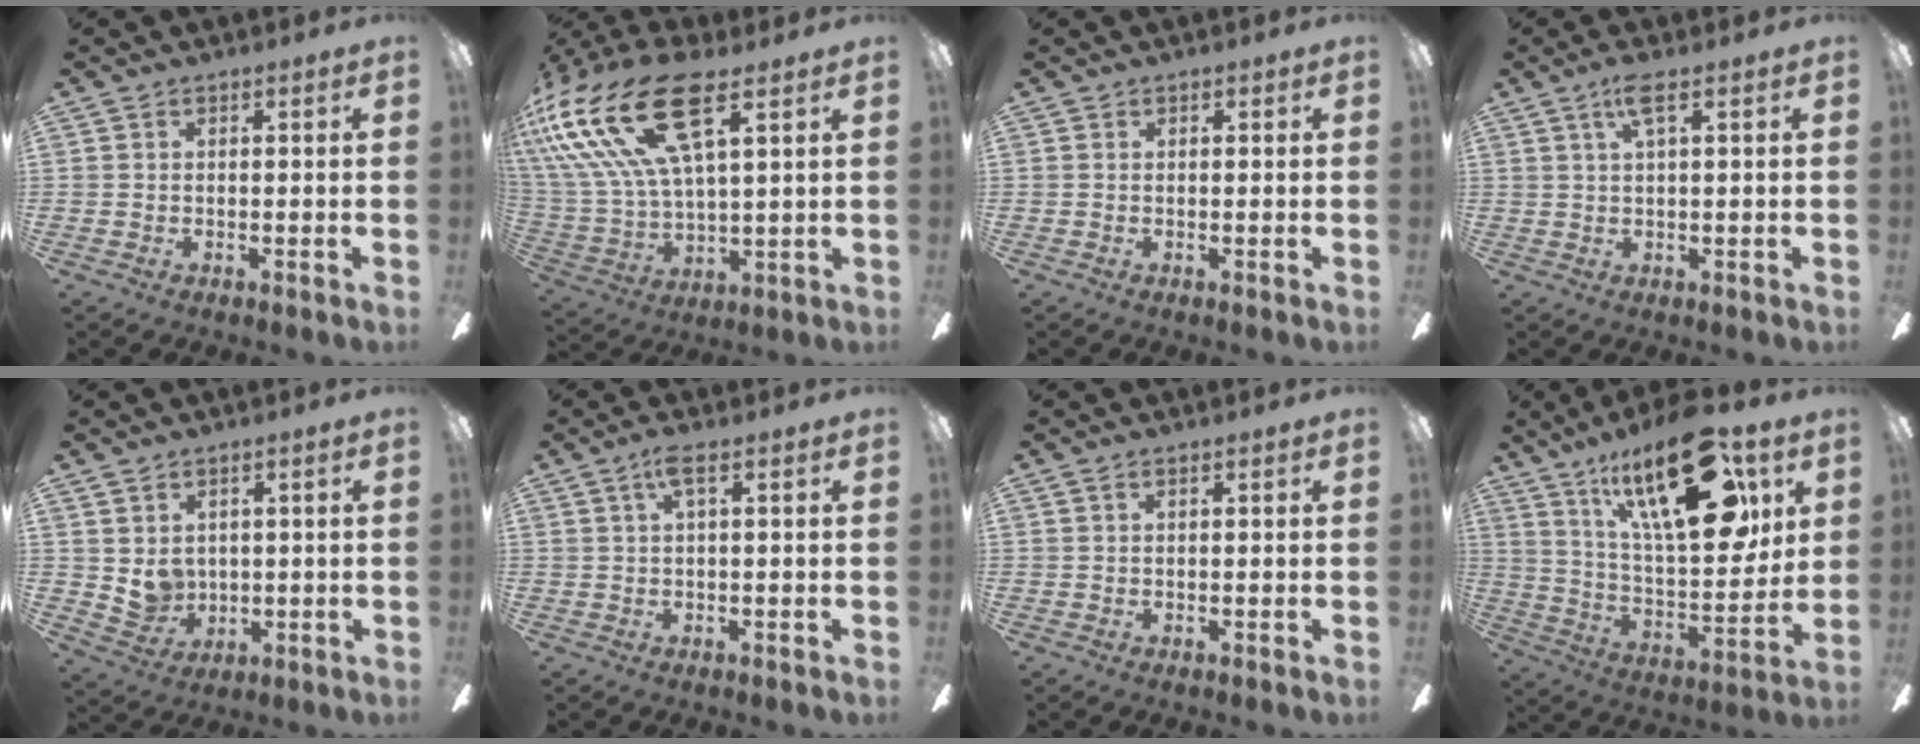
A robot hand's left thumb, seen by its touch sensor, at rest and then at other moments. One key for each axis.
{"total": 24.7, "fx": 12.6, "fy": 10.0, "fz": 18.8, "tx": -0.390, "ty": -0.053, "tz": 0.219}
{"total": 0.0}
{"total": 4.7, "fx": 2.2, "fy": 0.8, "fz": 4.1, "tx": -0.081, "ty": 0.004, "tz": 0.034}
{"total": 5.7, "fx": 2.5, "fy": 4.8, "fz": 1.7, "tx": -0.040, "ty": -0.012, "tz": 0.052}
{"total": 3.8, "fx": 1.5, "fy": 0.8, "fz": 3.4, "tx": -0.076, "ty": 0.007, "tz": 0.023}
{"total": 0.9, "fx": 0.4, "fy": 0.2, "fz": 0.8, "tx": -0.017, "ty": 0.002, "tz": 0.007}
{"total": 27.8, "fx": 14.5, "fy": 11.0, "fz": 21.0, "tx": -0.342, "ty": -0.069, "tz": 0.239}